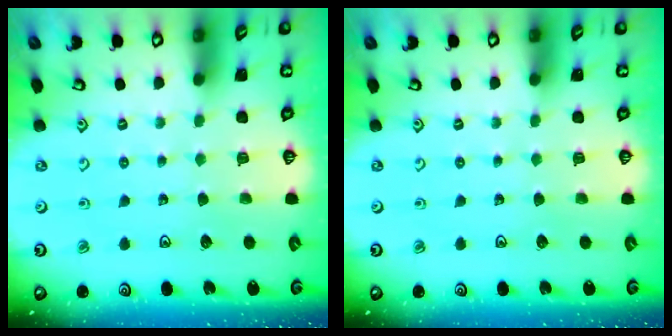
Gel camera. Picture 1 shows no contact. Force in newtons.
{"total": 0.0}